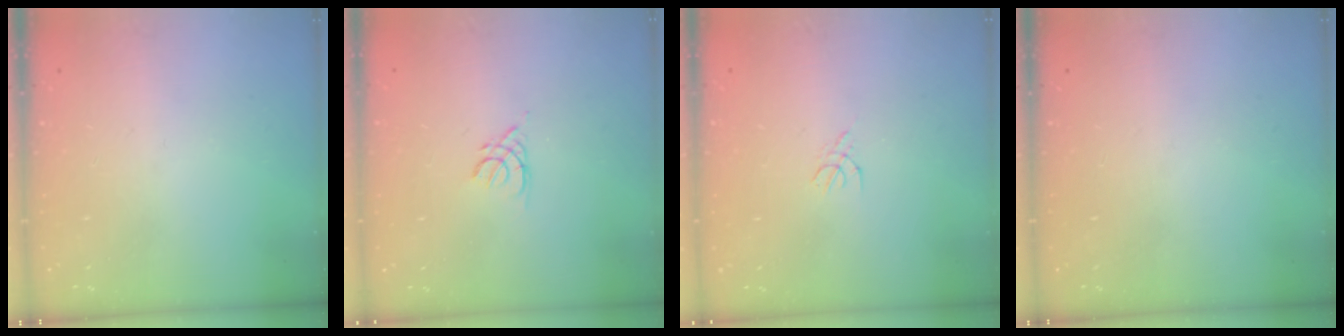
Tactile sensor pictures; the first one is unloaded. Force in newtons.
{"total": 2.5, "press": 2.5, "slide": 0.6}
{"total": 1.8, "press": 1.7, "slide": 0.5}
{"total": 0.0}